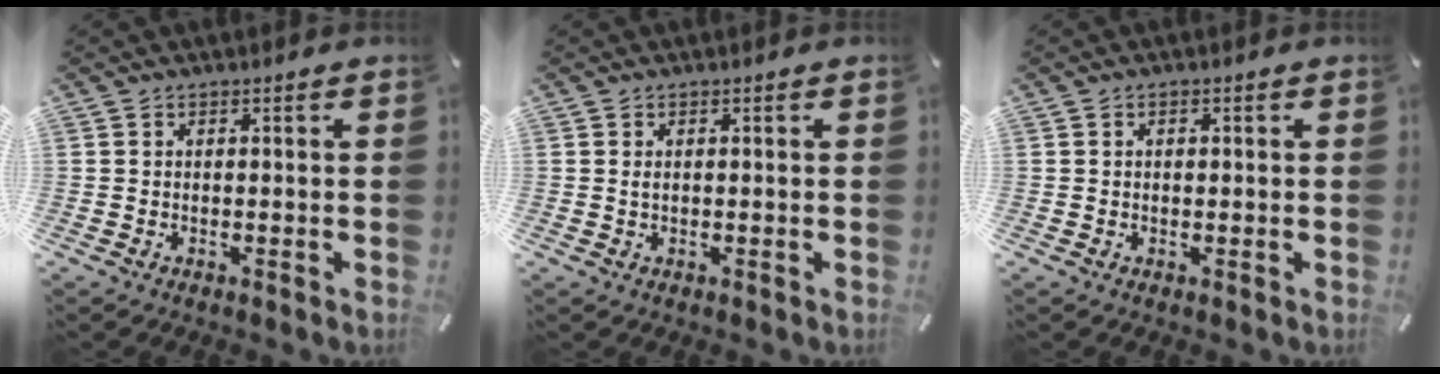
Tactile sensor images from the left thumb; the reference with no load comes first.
{"total": 0.8, "force": [0.1, 0.5, 0.7], "torque": [-0.015, 0.001, 0.001]}
{"total": 1.0, "force": [0.0, 0.7, 0.7], "torque": [-0.015, 0.004, -0.001]}